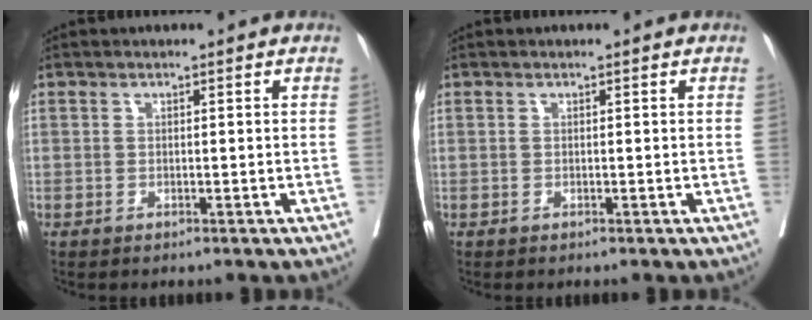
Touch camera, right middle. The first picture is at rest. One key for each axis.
{"total": 0.0}